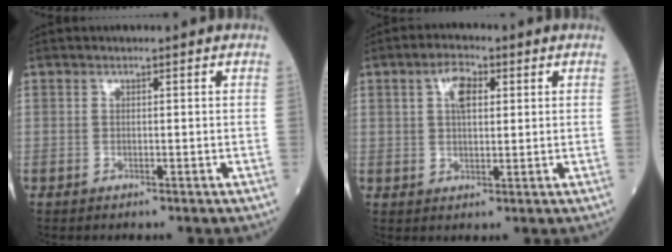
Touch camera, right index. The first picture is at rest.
{"total": 4.7, "force": [1.7, 2.2, 3.8], "torque": [-0.071, 0.012, 0.028]}